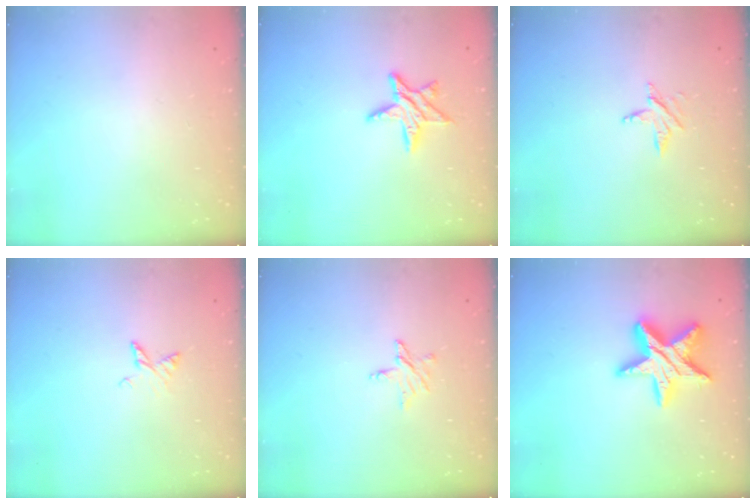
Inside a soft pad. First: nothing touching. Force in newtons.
{"total": 8.9, "press": 8.9, "slide": 0.5}
{"total": 3.7, "press": 3.7, "slide": 0.5}
{"total": 4.7, "press": 4.7, "slide": 0.5}
{"total": 5.1, "press": 5.1, "slide": 0.6}
{"total": 15.3, "press": 15.2, "slide": 1.3}